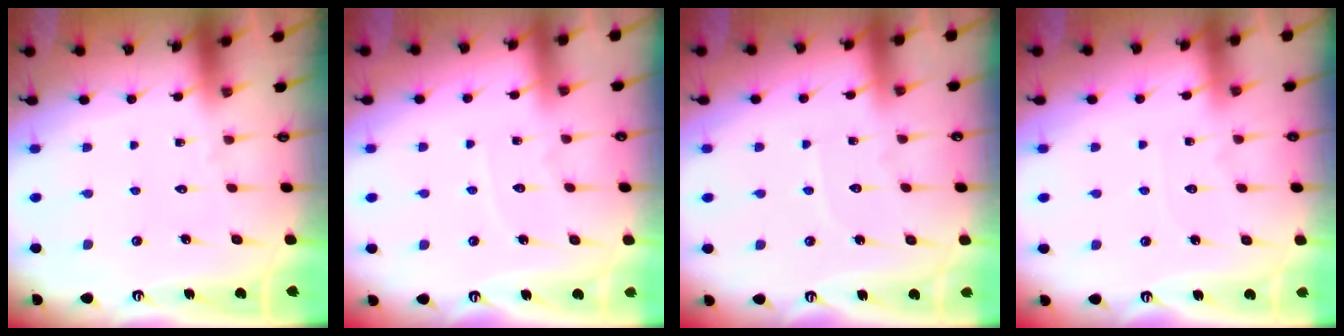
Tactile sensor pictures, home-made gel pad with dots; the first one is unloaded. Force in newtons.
{"total": 4.0, "press": 4.0, "slide": 0.3}
{"total": 2.9, "press": 2.9, "slide": 0.4}
{"total": 2.9, "press": 2.9, "slide": 0.4}